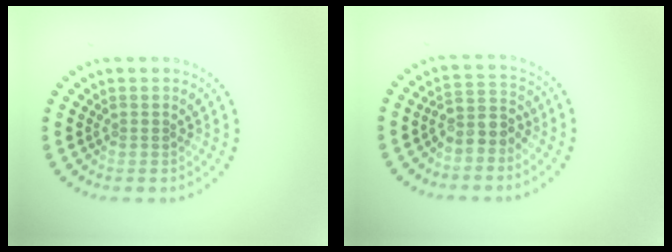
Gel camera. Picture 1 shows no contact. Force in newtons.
{"total": 2.5, "press": 2.1, "slide": 1.4}